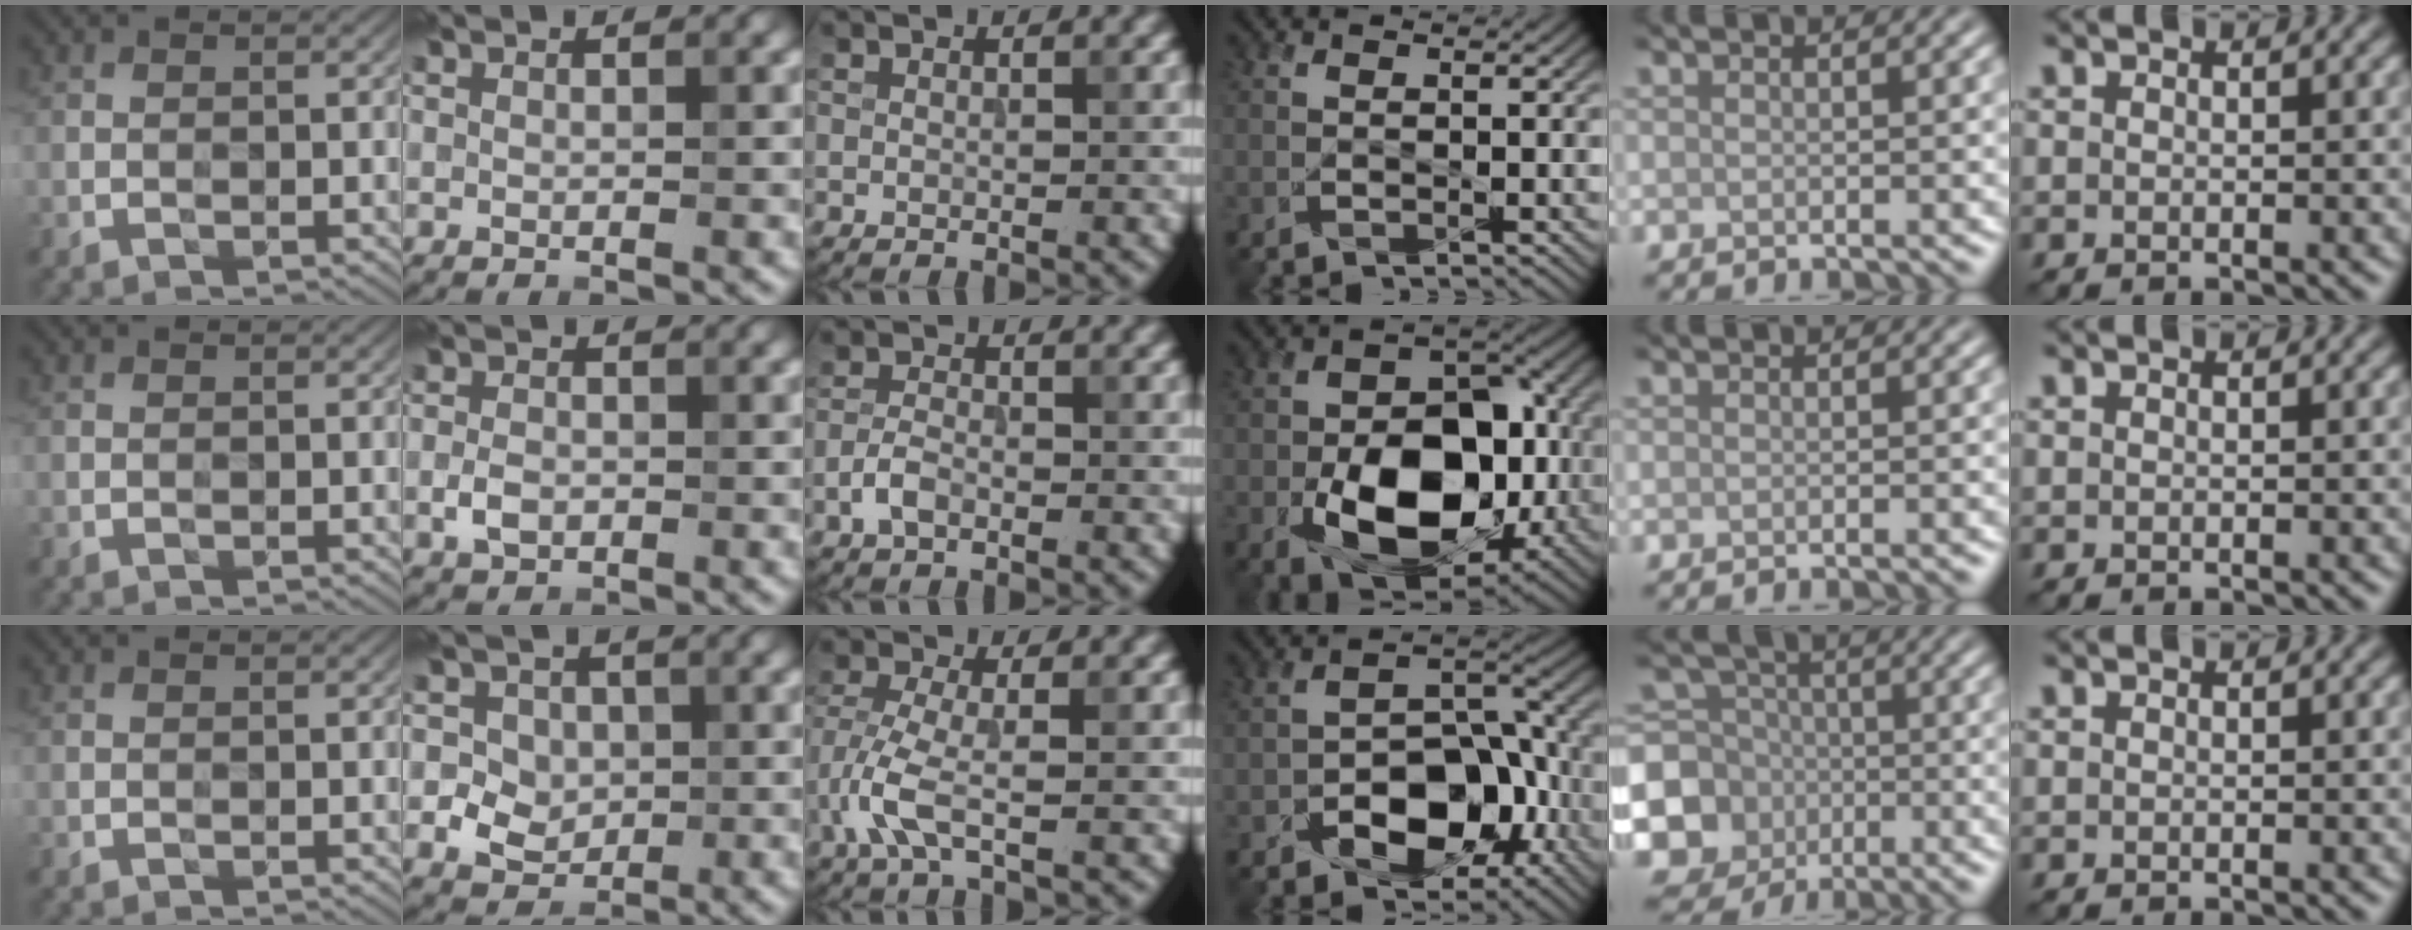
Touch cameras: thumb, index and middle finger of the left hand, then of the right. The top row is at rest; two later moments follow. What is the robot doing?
{"motion": "wipe", "object": "compact mirror"}